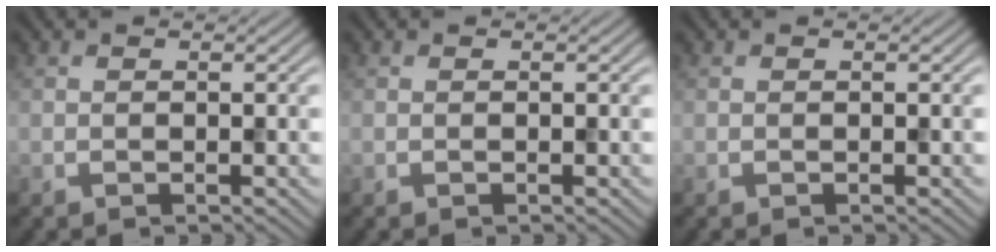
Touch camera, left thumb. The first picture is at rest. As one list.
[{"total": 0.0}, {"total": 0.0}]